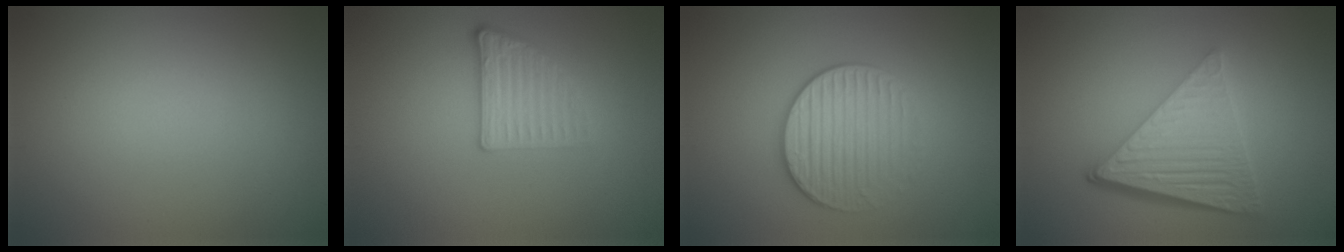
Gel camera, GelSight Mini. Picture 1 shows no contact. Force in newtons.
{"total": 2.7, "press": 2.6, "slide": 0.8}
{"total": 3.3, "press": 3.1, "slide": 1.2}
{"total": 6.6, "press": 4.4, "slide": 4.9}